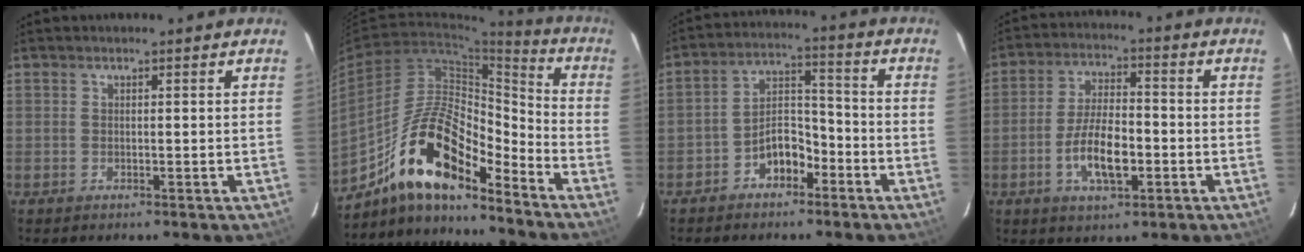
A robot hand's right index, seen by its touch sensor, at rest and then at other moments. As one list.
[{"total": 16.6, "force": [-12.2, 4.9, 10.1], "torque": [-0.186, 0.014, -0.223]}, {"total": 7.2, "force": [-4.4, 4.3, 3.7], "torque": [-0.069, 0.032, -0.068]}, {"total": 9.6, "force": [-3.1, 3.9, 8.2], "torque": [-0.164, 0.002, -0.053]}]